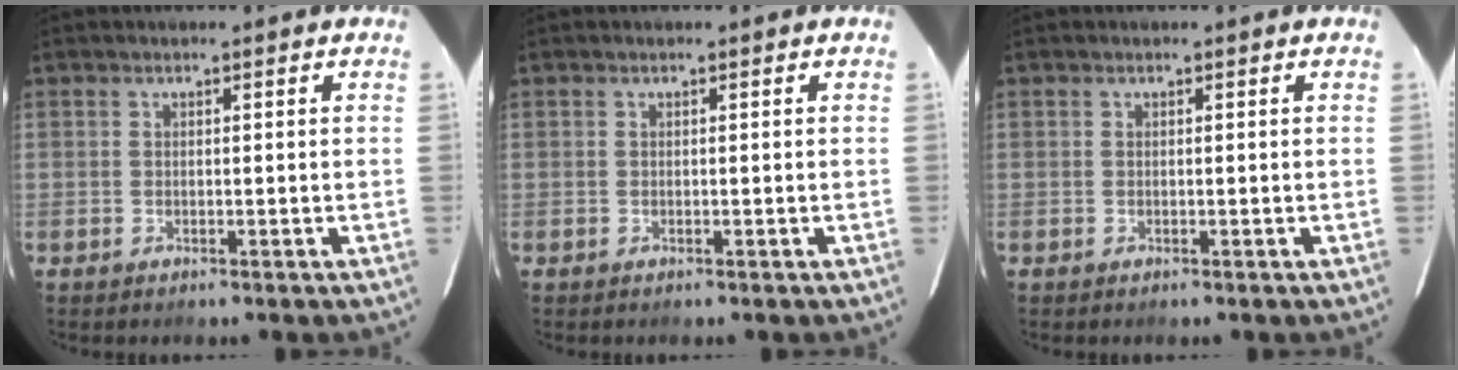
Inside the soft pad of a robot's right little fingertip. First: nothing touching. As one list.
[{"total": 0.0}, {"total": 0.0}]